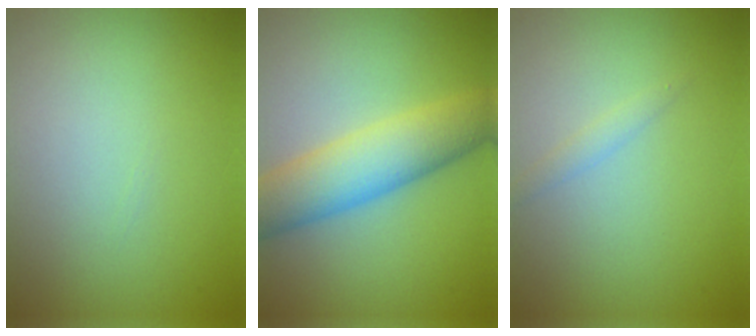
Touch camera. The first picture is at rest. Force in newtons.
{"total": 6.9, "press": 6.9, "slide": 0.3}
{"total": 1.0, "press": 1.0, "slide": 0.0}